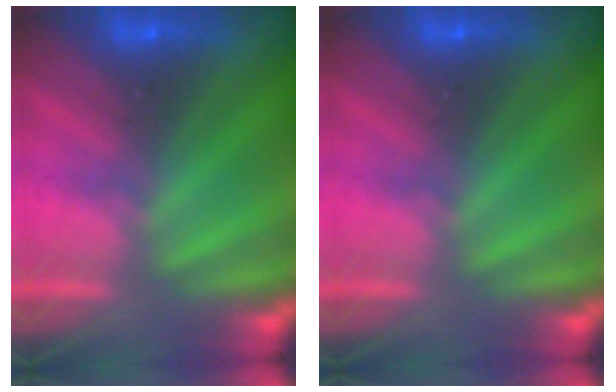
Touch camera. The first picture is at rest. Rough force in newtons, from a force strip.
{"total": 0.0}